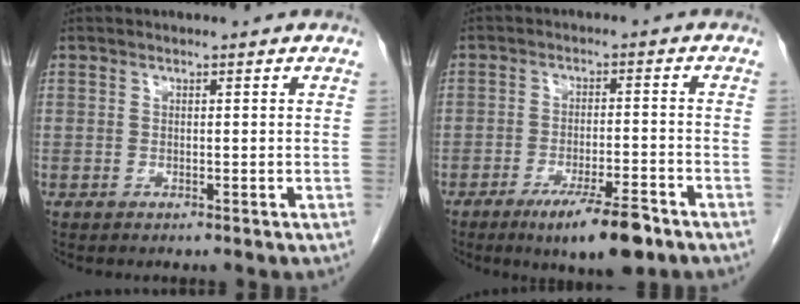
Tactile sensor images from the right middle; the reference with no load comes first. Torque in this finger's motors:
{"motor_torque": [1.31, -0.82, 0.44, 0.11]}